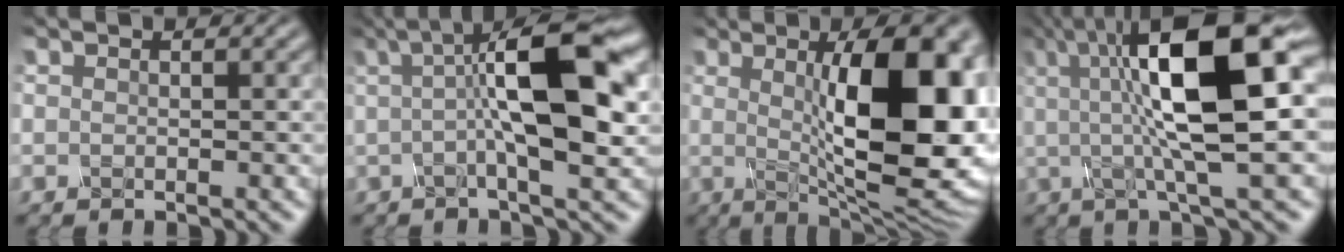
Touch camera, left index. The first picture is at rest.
{"total": 10.9, "force": [1.7, 2.7, 10.4], "torque": [-0.154, 0.020, 0.022]}
{"total": 12.9, "force": [0.6, 3.7, 12.3], "torque": [-0.157, 0.001, 0.011]}
{"total": 13.0, "force": [2.4, 3.5, 12.3], "torque": [-0.193, 0.014, 0.038]}